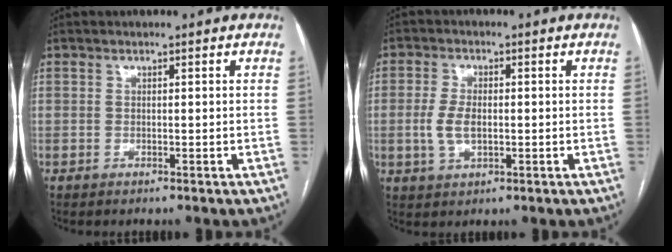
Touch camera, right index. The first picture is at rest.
{"total": 4.9, "force": [-0.5, 2.4, 4.2], "torque": [-0.096, 0.001, -0.008]}